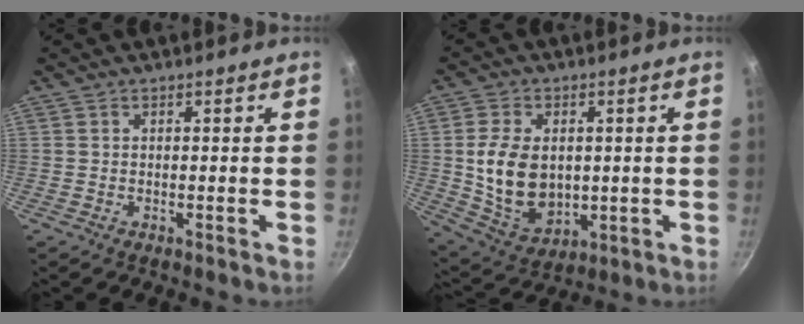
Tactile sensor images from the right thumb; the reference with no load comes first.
{"total": 13.6, "force": [0.7, 9.6, 9.6], "torque": [-0.155, -0.014, 0.032]}